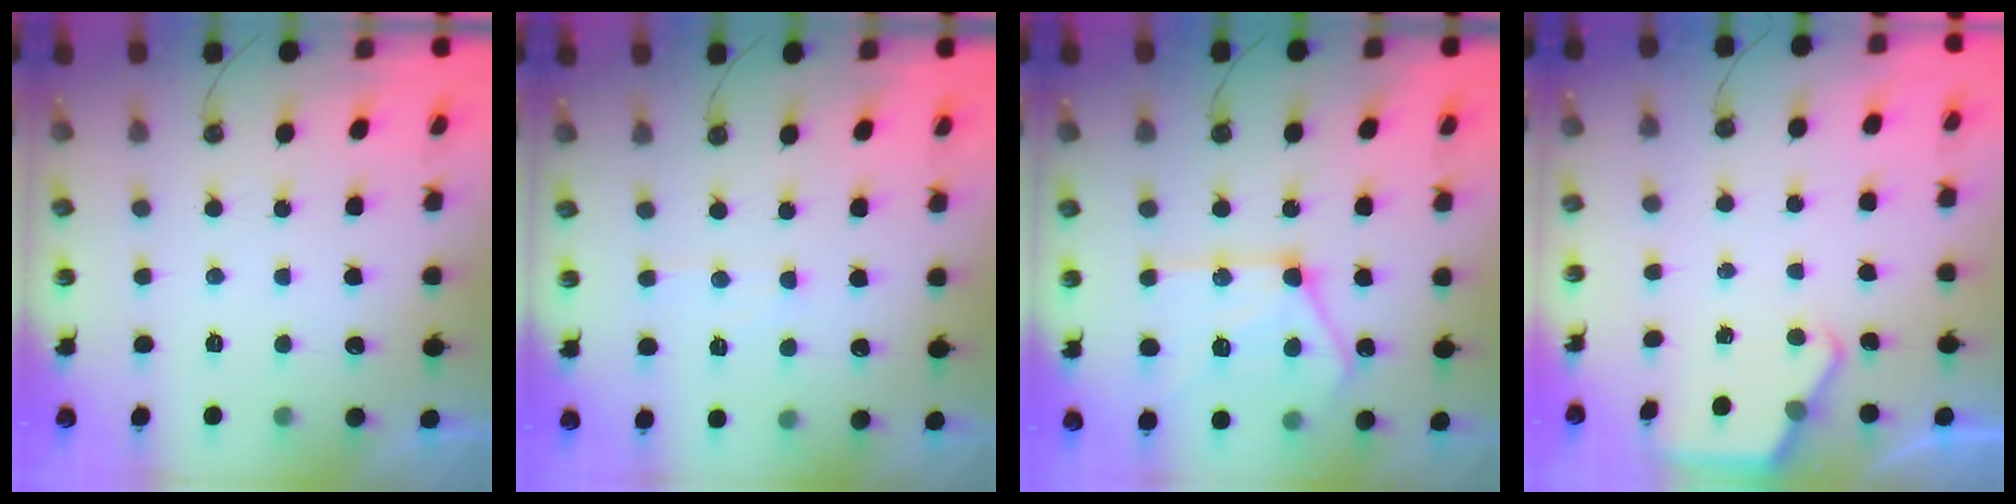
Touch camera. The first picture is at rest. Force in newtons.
{"total": 4.4, "press": 4.3, "slide": 0.6}
{"total": 18.3, "press": 18.2, "slide": 1.8}
{"total": 2.8, "press": 2.8, "slide": 0.0}